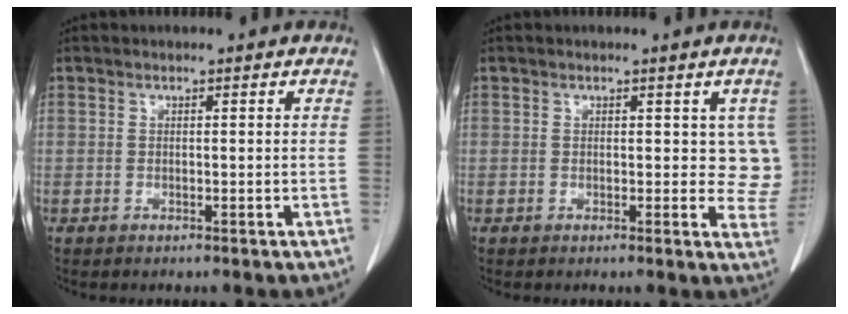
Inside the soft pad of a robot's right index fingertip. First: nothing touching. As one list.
[{"total": 4.3, "force": [1.2, 2.8, 3.0], "torque": [-0.002, -0.005, 0.009]}]